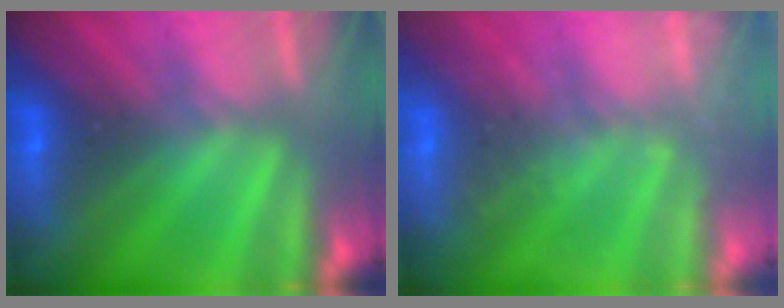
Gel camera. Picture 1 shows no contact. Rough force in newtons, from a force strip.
{"total": 1.9}